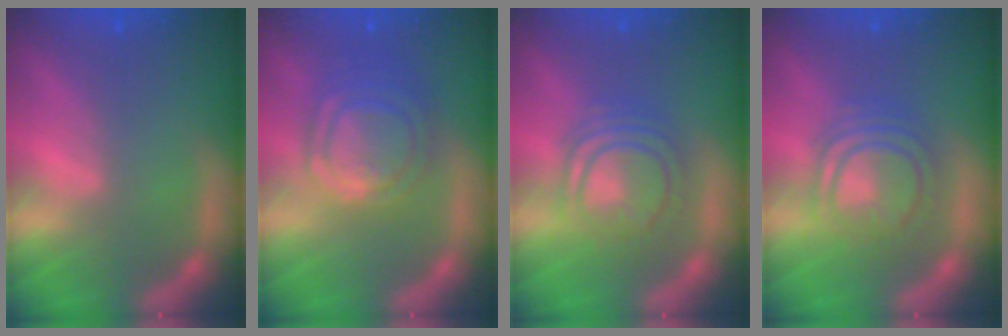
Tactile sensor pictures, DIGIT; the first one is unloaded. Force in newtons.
{"total": 8.6}
{"total": 7.1}
{"total": 7.1}